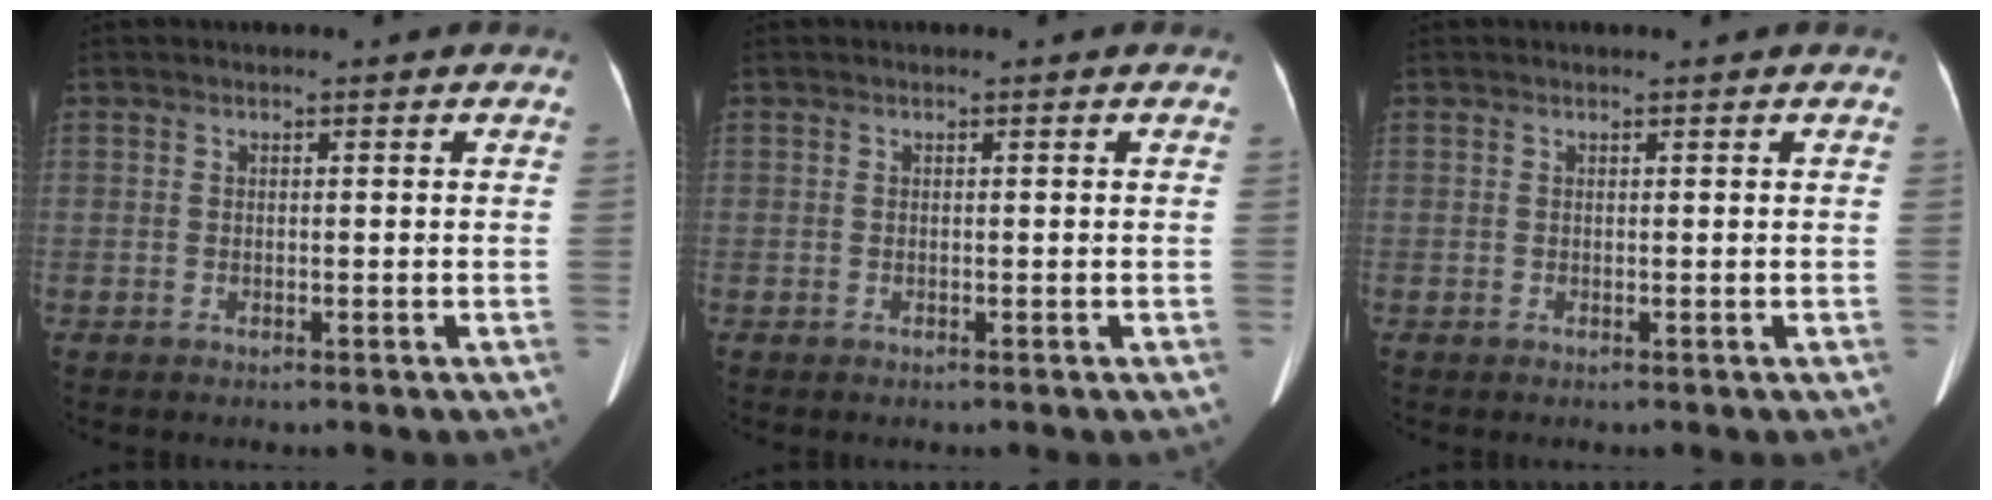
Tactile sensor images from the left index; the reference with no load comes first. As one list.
[{"total": 0.0}, {"total": 0.0}]